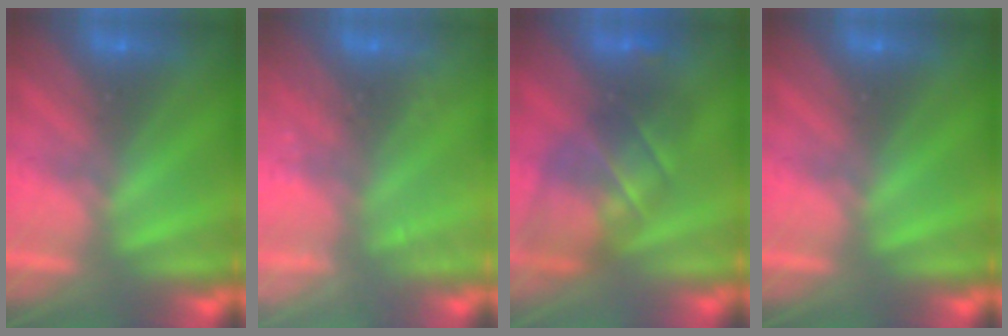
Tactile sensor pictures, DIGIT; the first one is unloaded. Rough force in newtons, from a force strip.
{"total": 2.6}
{"total": 5.9}
{"total": 0.0}